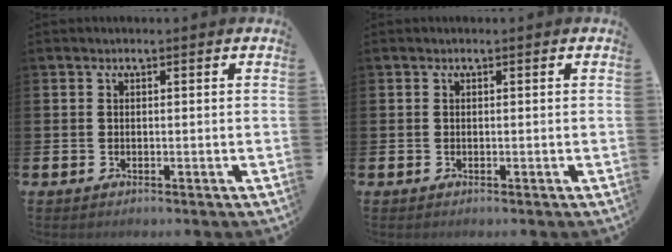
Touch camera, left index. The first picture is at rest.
{"total": 0.0}